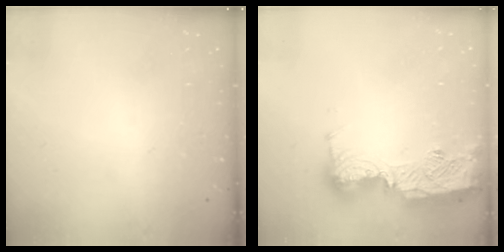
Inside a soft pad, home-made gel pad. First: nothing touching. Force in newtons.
{"total": 15.2, "press": 15.1, "slide": 1.2}